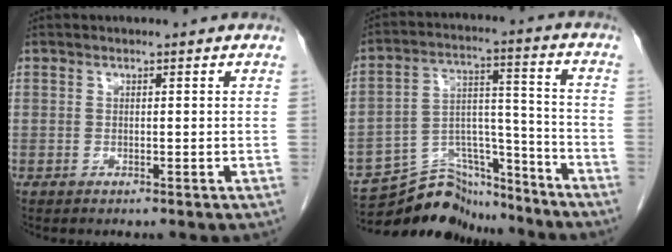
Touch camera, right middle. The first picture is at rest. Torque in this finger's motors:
{"motor_torque": [0.37, -0.49, -0.01, -0.01]}